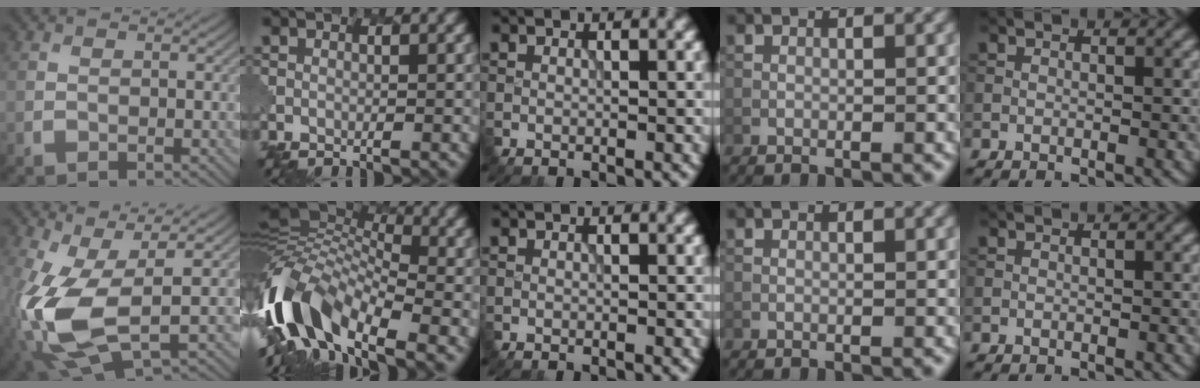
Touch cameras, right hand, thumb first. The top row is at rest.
{"thumb": {"total": 12.3, "force": [-1.5, 5.7, 10.8], "torque": [-0.276, -0.024, -0.019]}, "index": {"total": 11.4, "force": [-5.5, 5.4, 8.5], "torque": [-0.161, 0.010, -0.117]}}